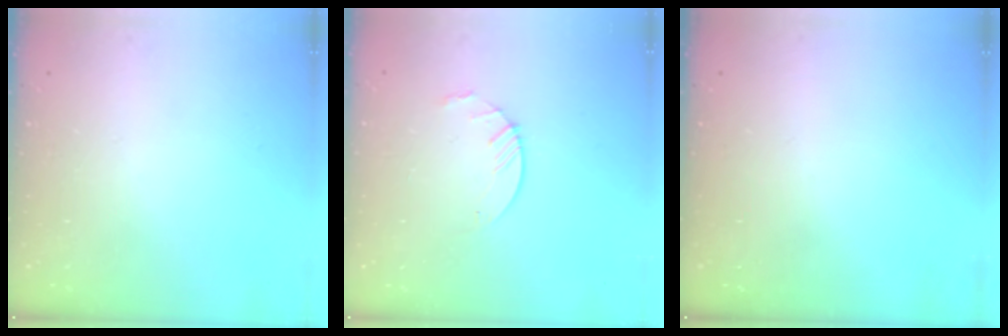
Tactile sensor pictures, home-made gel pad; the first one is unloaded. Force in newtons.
{"total": 4.9, "press": 4.9, "slide": 0.4}
{"total": 0.0}